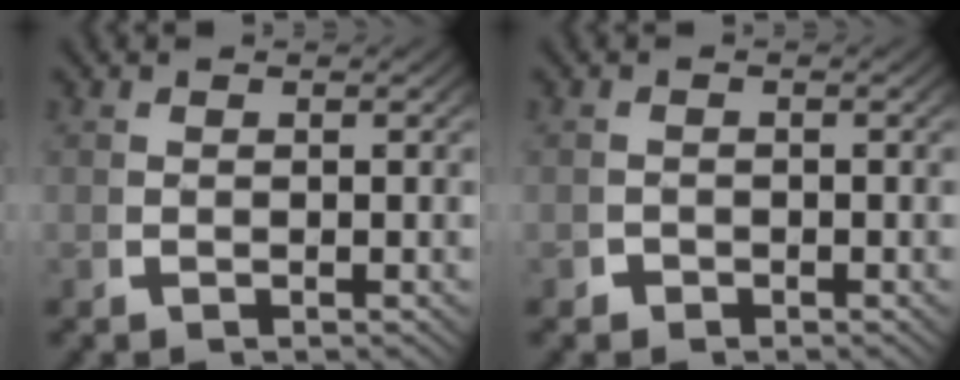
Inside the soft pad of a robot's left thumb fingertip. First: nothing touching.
{"total": 0.9, "force": [-0.7, 0.5, 0.0], "torque": [0.002, -0.006, -0.014]}